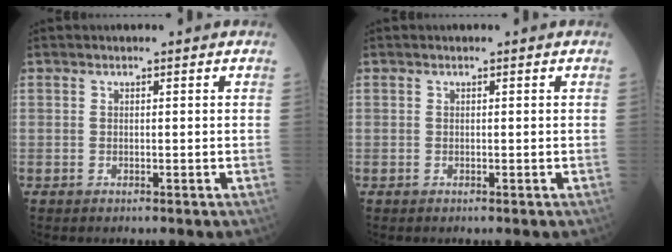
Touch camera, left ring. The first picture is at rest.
{"total": 0.0}